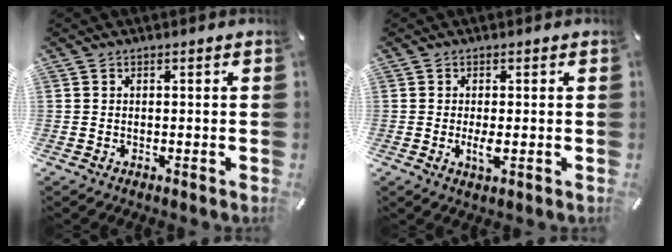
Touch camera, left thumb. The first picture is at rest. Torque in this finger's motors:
{"motor_torque": [0.00, 0.03, 0.01, 0.00, 0.00]}